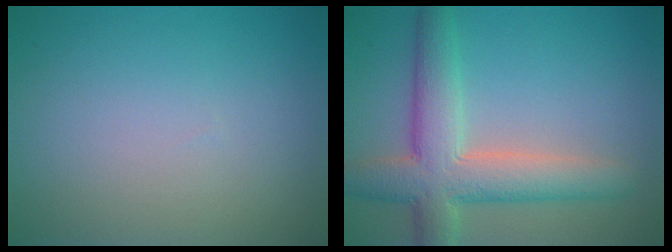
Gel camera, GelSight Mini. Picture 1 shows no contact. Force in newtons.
{"total": 6.9, "press": 6.9, "slide": 0.6}